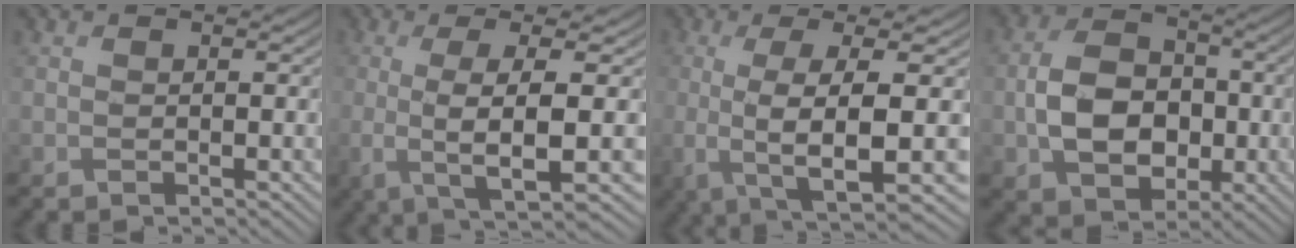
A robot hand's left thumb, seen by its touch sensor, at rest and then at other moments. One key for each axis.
{"total": 7.6, "fx": -0.8, "fy": 1.1, "fz": 7.4, "tx": -0.132, "ty": 0.012, "tz": -0.018}
{"total": 9.9, "fx": -1.8, "fy": 1.8, "fz": 9.6, "tx": -0.158, "ty": 0.007, "tz": -0.029}
{"total": 9.0, "fx": -2.1, "fy": 6.7, "fz": 5.6, "tx": -0.110, "ty": -0.004, "tz": -0.047}